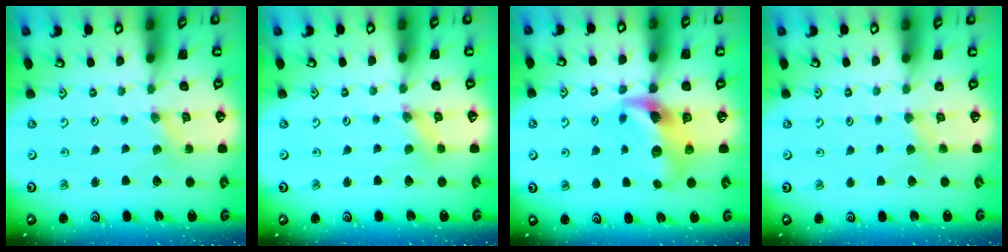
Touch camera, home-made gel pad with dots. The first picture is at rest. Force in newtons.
{"total": 1.6, "press": 1.6, "slide": 0.3}
{"total": 11.5, "press": 11.4, "slide": 1.5}
{"total": 3.5, "press": 3.5, "slide": 0.4}